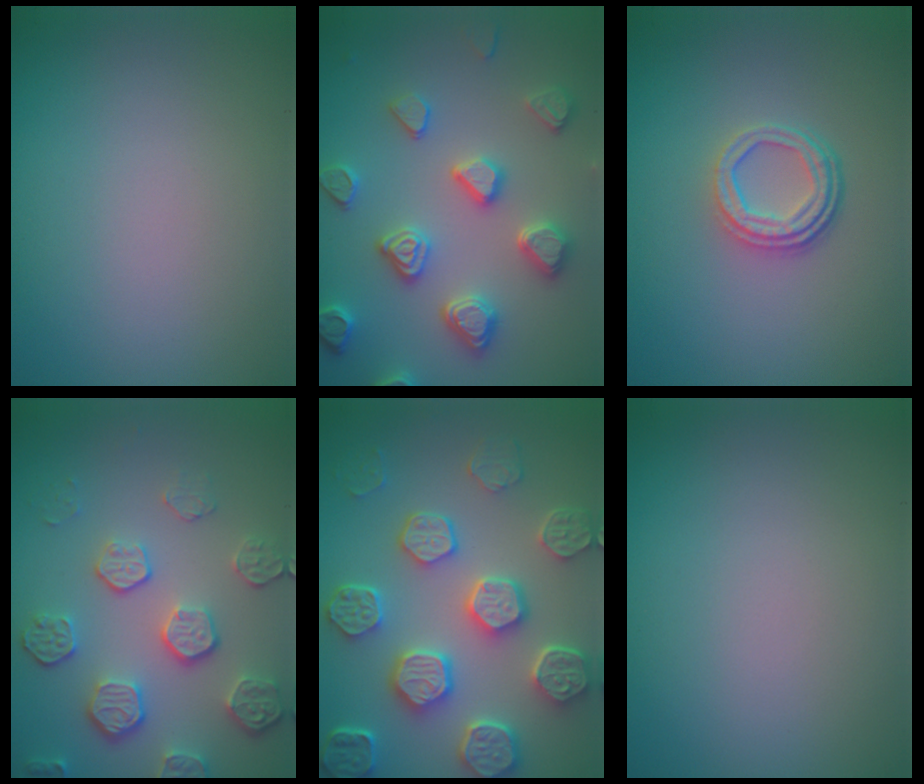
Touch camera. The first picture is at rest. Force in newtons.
{"total": 4.6, "press": 4.5, "slide": 1.0}
{"total": 3.5, "press": 2.6, "slide": 2.3}
{"total": 4.7, "press": 3.9, "slide": 2.6}
{"total": 8.0, "press": 6.4, "slide": 4.7}
{"total": 0.0}